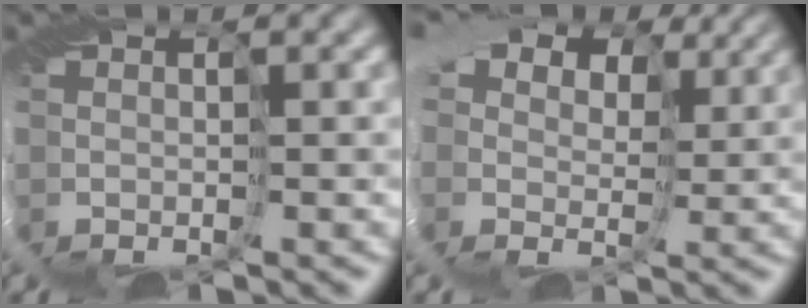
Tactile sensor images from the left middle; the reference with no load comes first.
{"total": 12.3, "force": [6.4, 8.1, 6.6], "torque": [-0.156, 0.040, 0.096]}